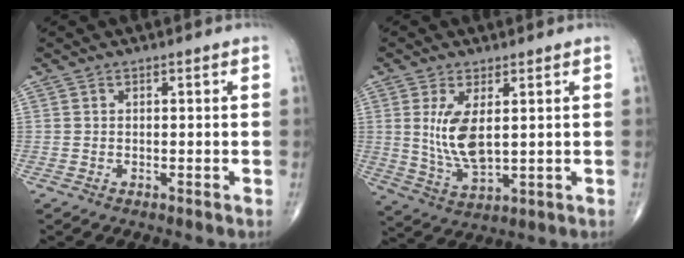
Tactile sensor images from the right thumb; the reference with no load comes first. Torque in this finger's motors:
{"motor_torque": [-0.28, 0.65, 0.41, 0.34, 0.09]}